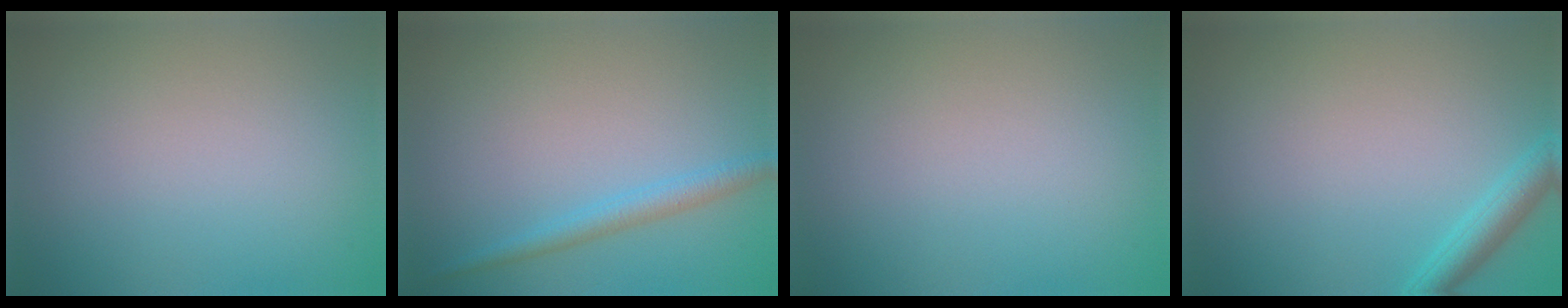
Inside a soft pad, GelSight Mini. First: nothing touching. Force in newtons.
{"total": 2.1, "press": 2.1, "slide": 0.1}
{"total": 0.0}
{"total": 2.4, "press": 2.4, "slide": 0.2}